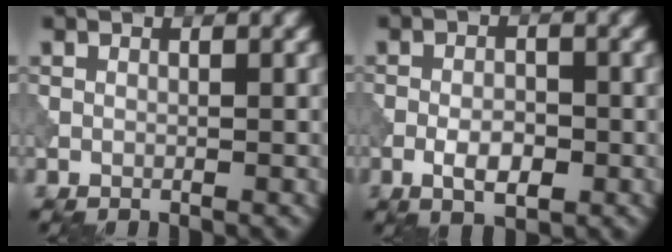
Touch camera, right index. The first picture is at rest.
{"total": 3.2, "force": [-1.3, 1.4, 2.5], "torque": [-0.035, 0.002, -0.022]}